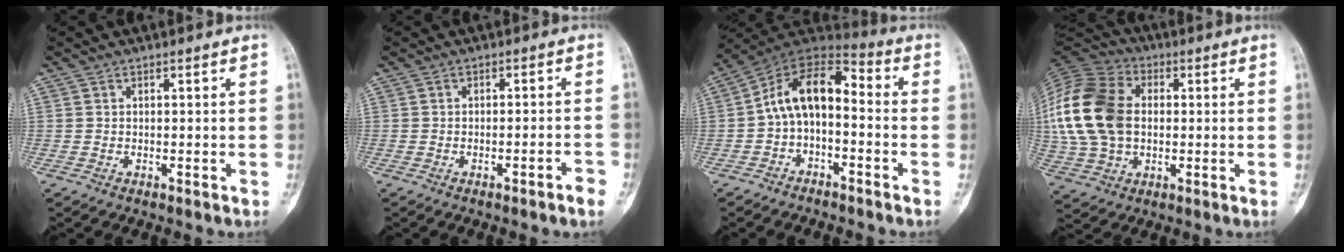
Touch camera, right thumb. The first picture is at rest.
{"total": 2.9, "force": [-1.7, 0.2, 2.3], "torque": [-0.038, 0.013, -0.023]}
{"total": 11.9, "force": [-1.6, 7.0, 9.5], "torque": [-0.146, 0.066, -0.041]}
{"total": 20.2, "force": [1.4, 14.0, 14.4], "torque": [-0.309, 0.013, 0.026]}